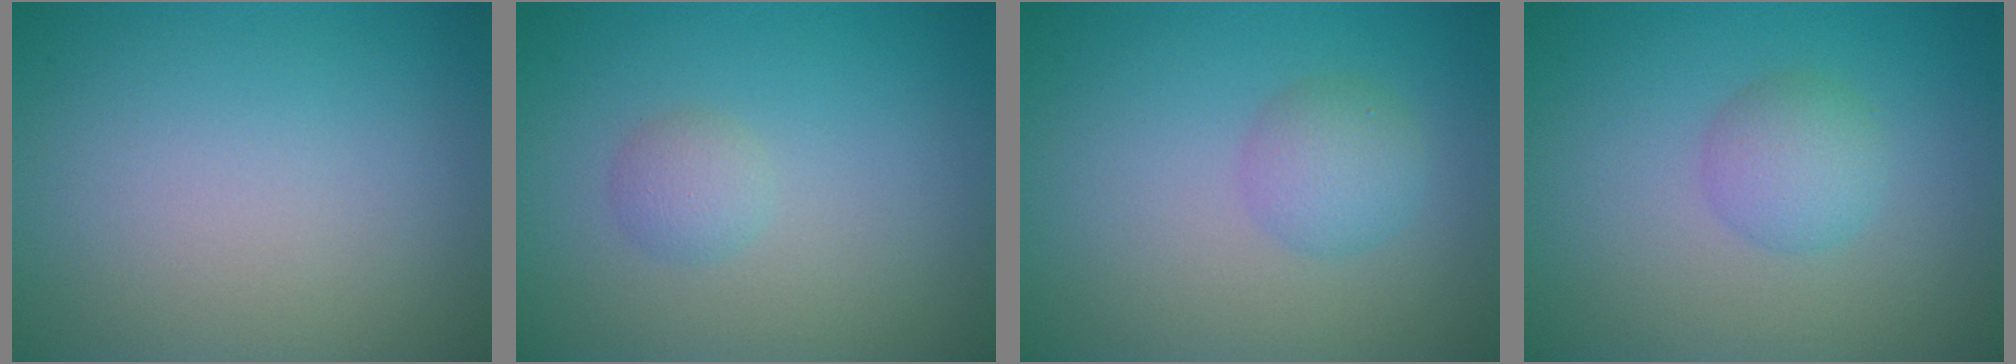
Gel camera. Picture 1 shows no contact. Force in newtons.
{"total": 1.4, "press": 1.4, "slide": 0.1}
{"total": 2.4, "press": 2.4, "slide": 0.1}
{"total": 2.5, "press": 2.5, "slide": 0.1}